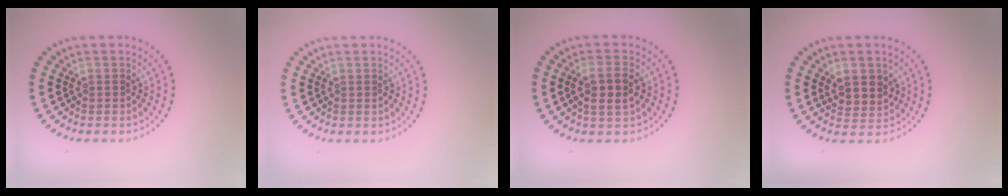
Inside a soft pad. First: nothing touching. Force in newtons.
{"total": 0.0}
{"total": 2.9, "press": 2.7, "slide": 0.9}
{"total": 2.7, "press": 2.5, "slide": 1.0}